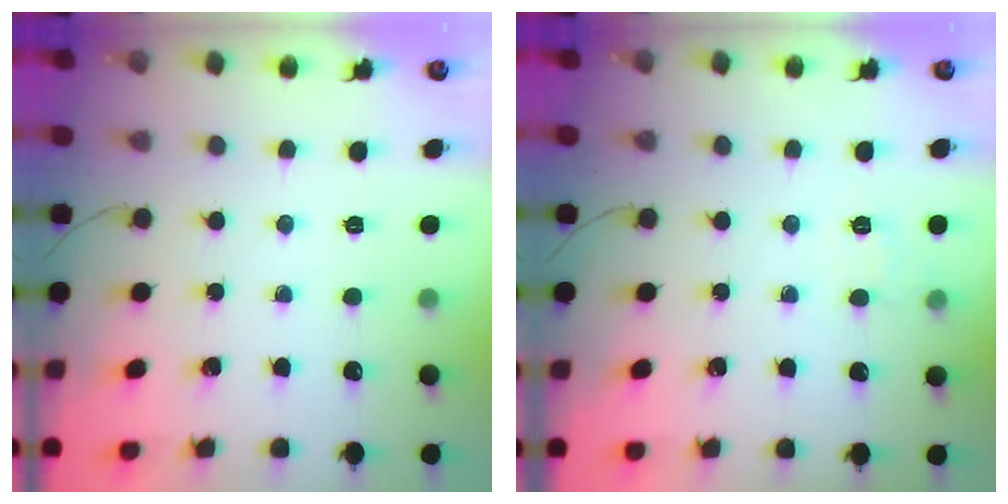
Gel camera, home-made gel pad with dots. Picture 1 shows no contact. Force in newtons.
{"total": 4.6, "press": 4.4, "slide": 1.2}